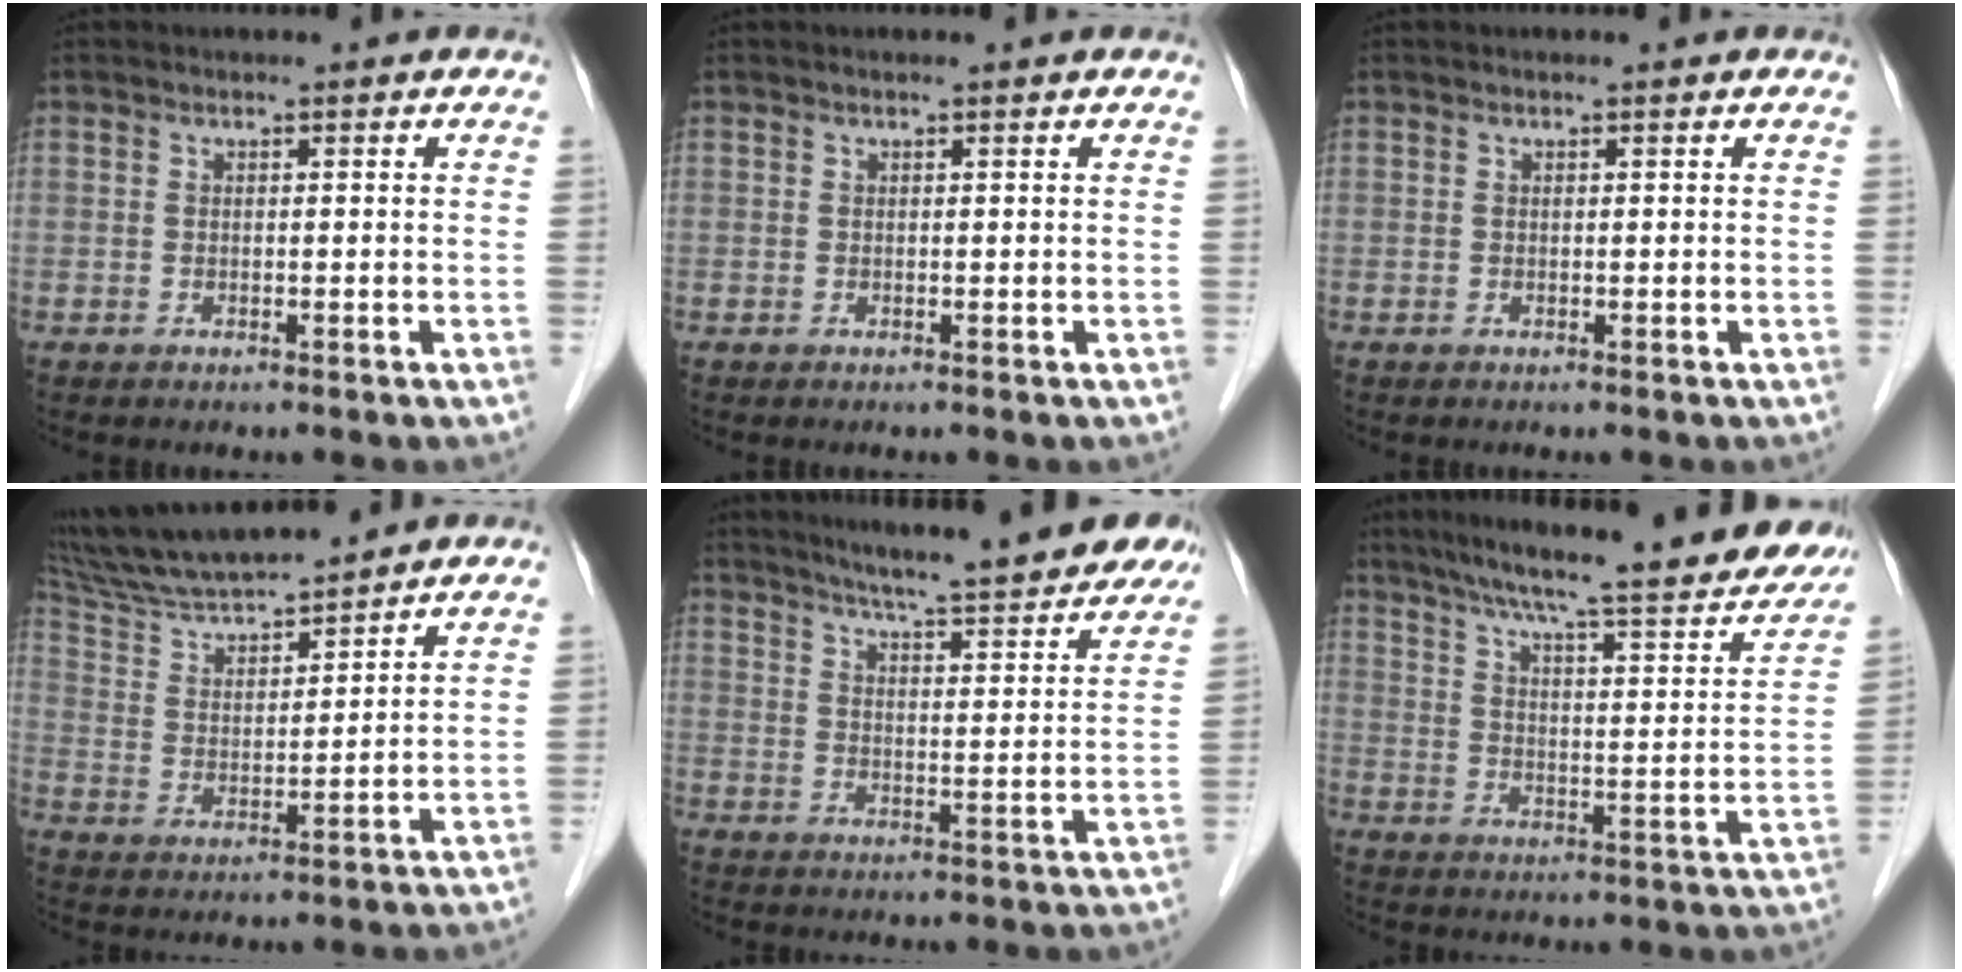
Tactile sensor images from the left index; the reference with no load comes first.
{"total": 0.6, "force": [0.5, 0.0, 0.3], "torque": [-0.007, 0.005, 0.009]}
{"total": 0.0}
{"total": 12.4, "force": [11.4, 0.5, 4.7], "torque": [-0.091, 0.019, 0.213]}
{"total": 19.2, "force": [16.7, 2.0, 9.3], "torque": [-0.130, 0.001, 0.214]}
{"total": 24.4, "force": [21.3, 2.6, 11.7], "torque": [-0.181, -0.022, 0.277]}